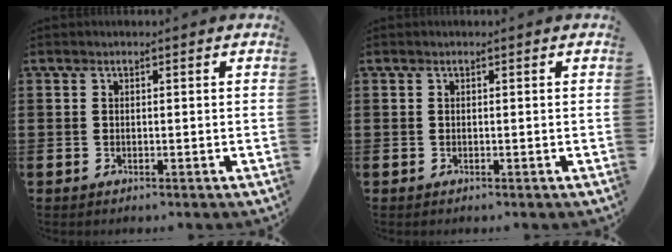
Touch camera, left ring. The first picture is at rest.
{"total": 0.0}